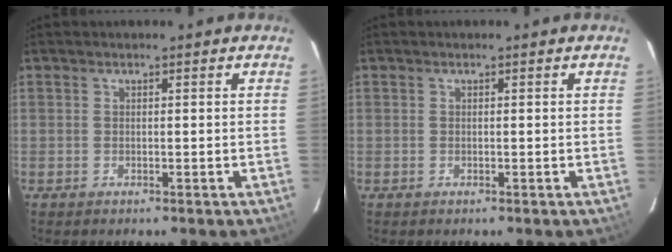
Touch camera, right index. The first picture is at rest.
{"total": 0.0}